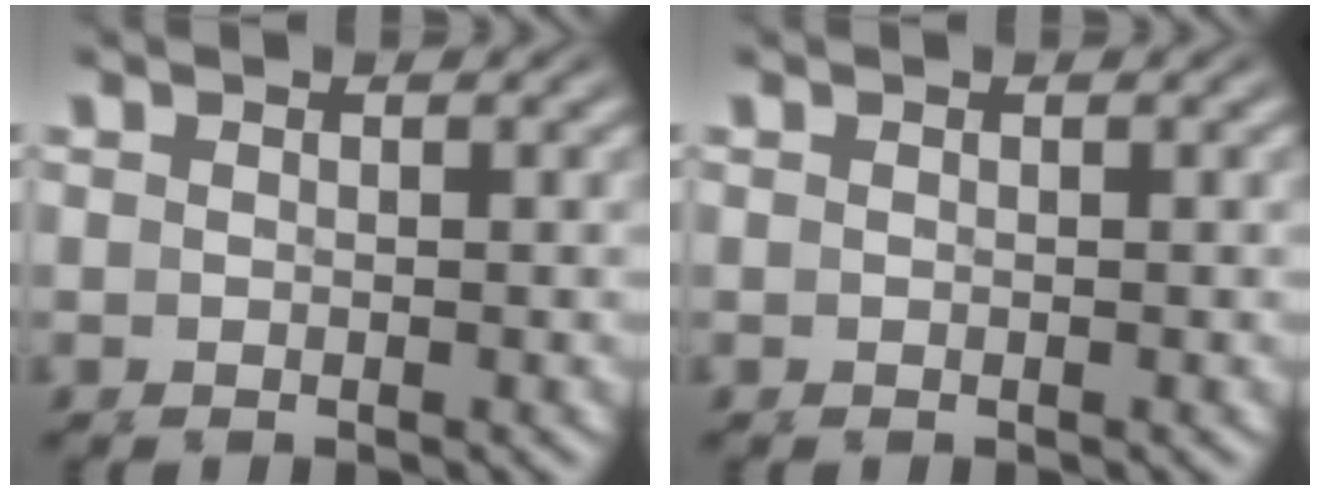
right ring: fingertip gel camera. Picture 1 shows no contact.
{"total": 0.0}